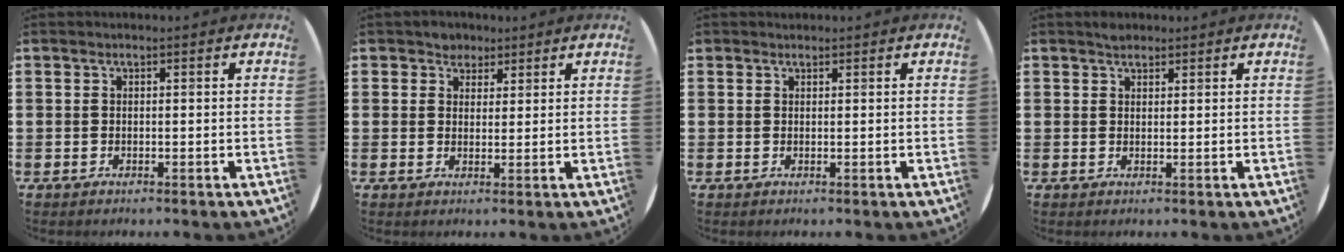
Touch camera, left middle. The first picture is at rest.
{"total": 2.4, "force": [1.9, 1.5, 0.1], "torque": [0.000, 0.004, 0.035]}
{"total": 0.6, "force": [0.5, 0.2, -0.1], "torque": [0.002, 0.003, 0.011]}
{"total": 1.4, "force": [1.3, 0.5, 0.2], "torque": [0.003, -0.002, 0.023]}